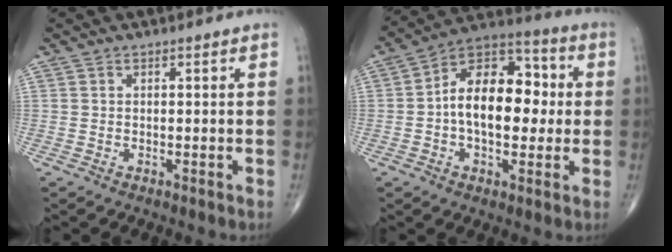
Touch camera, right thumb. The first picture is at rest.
{"total": 16.5, "force": [0.2, 9.8, 13.3], "torque": [-0.181, 0.033, -0.007]}